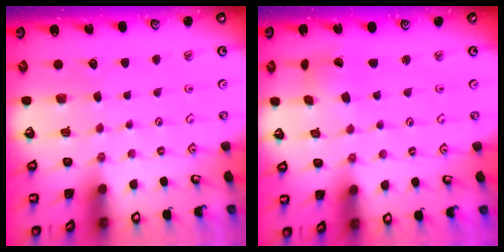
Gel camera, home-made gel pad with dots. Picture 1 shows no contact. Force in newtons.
{"total": 2.5, "press": 2.5, "slide": 0.4}